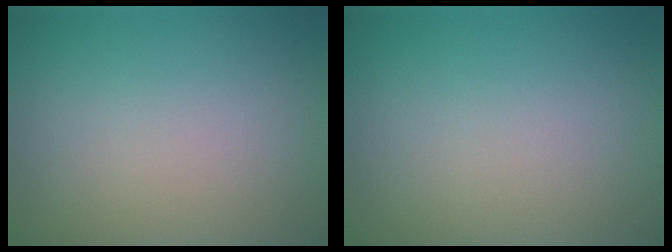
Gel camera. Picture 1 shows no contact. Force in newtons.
{"total": 0.0}